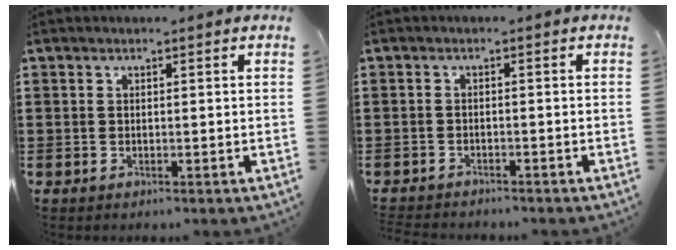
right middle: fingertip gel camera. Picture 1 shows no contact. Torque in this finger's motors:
{"motor_torque": [0.92, 0.10, 0.08, 0.14]}